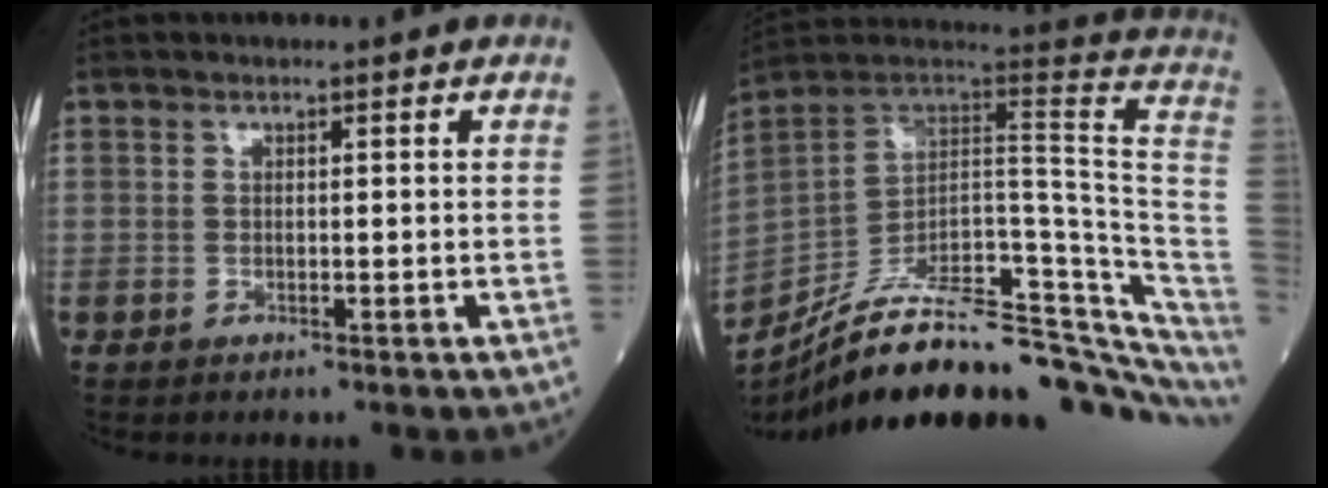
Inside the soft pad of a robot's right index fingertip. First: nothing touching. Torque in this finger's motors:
{"motor_torque": [0.00, -2.14, -0.74, -0.21]}